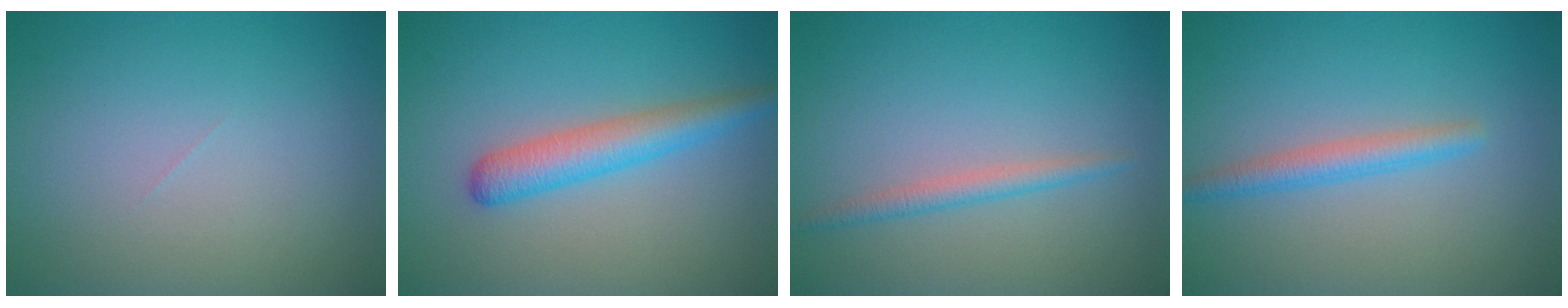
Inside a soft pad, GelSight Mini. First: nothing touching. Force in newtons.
{"total": 3.3, "press": 3.3, "slide": 0.2}
{"total": 1.7, "press": 1.7, "slide": 0.0}
{"total": 2.3, "press": 2.2, "slide": 0.2}